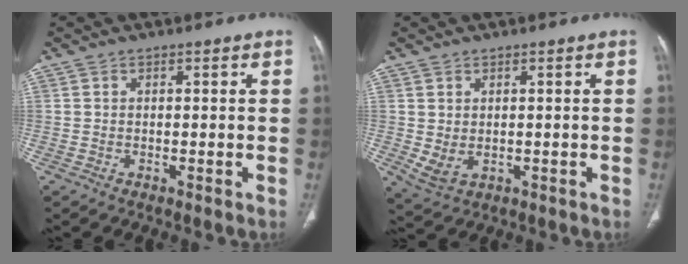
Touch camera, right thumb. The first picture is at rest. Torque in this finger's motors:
{"motor_torque": [-0.16, 0.21, 0.19, 0.46, 0.14]}